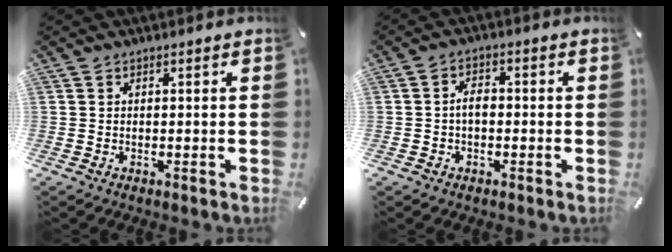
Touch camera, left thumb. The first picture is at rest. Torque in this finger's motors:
{"motor_torque": [0.04, -0.03, 0.15, 0.10, 0.03]}